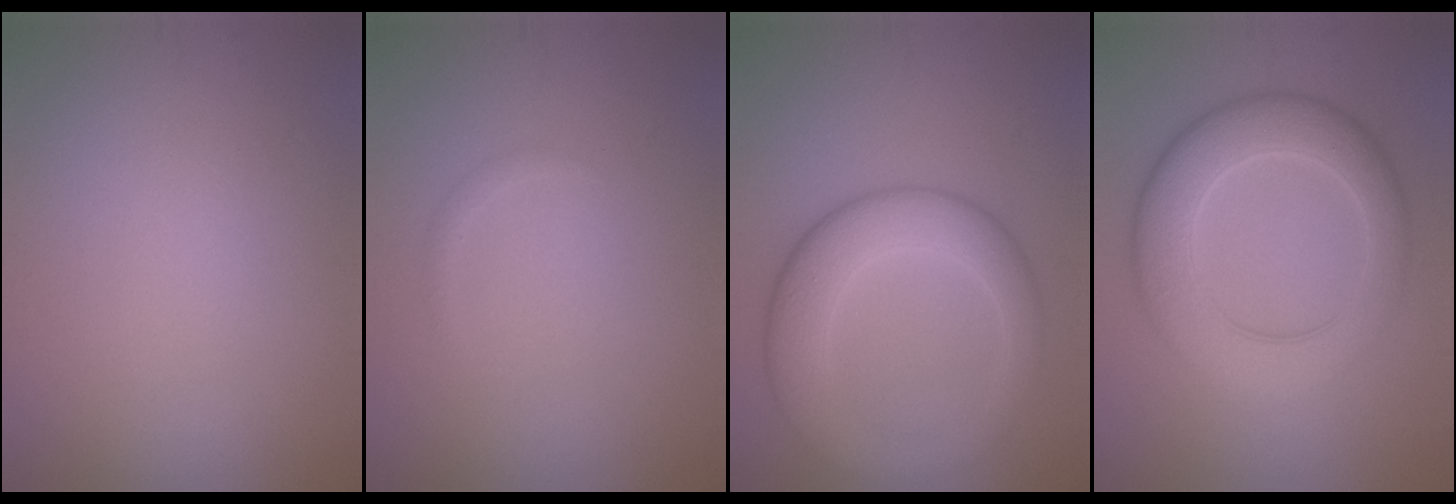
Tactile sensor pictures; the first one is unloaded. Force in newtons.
{"total": 0.7, "press": 0.7, "slide": 0.0}
{"total": 6.5, "press": 6.5, "slide": 0.2}
{"total": 7.5, "press": 7.5, "slide": 0.3}